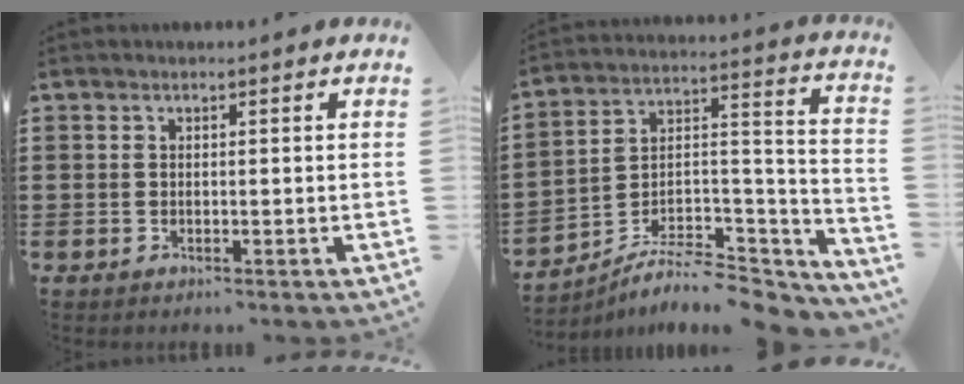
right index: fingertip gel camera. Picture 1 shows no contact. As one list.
[{"total": 7.5, "force": [-6.4, 2.3, 3.3], "torque": [-0.048, 0.010, -0.122]}]